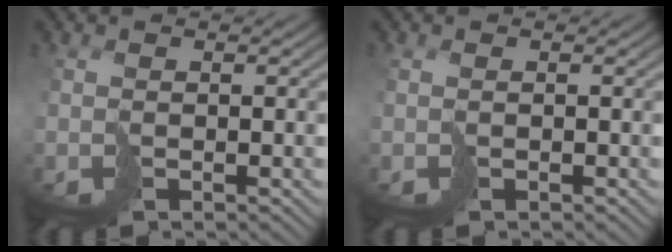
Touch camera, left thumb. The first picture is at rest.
{"total": 0.9, "force": [-0.1, 0.6, 0.7], "torque": [-0.017, -0.001, -0.001]}